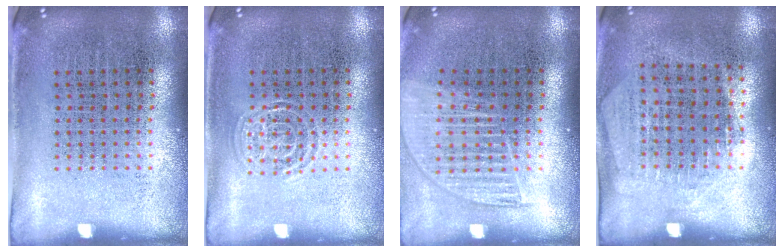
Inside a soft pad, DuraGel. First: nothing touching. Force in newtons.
{"total": 1.4, "press": 1.4, "slide": 0.3}
{"total": 1.4, "press": 1.3, "slide": 0.5}
{"total": 1.3, "press": 1.2, "slide": 0.6}